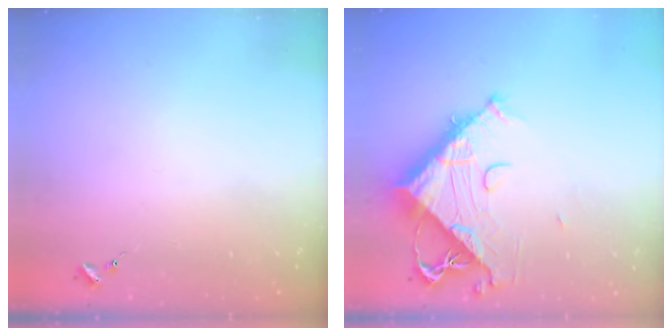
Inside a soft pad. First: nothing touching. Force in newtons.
{"total": 13.1, "press": 13.0, "slide": 1.5}